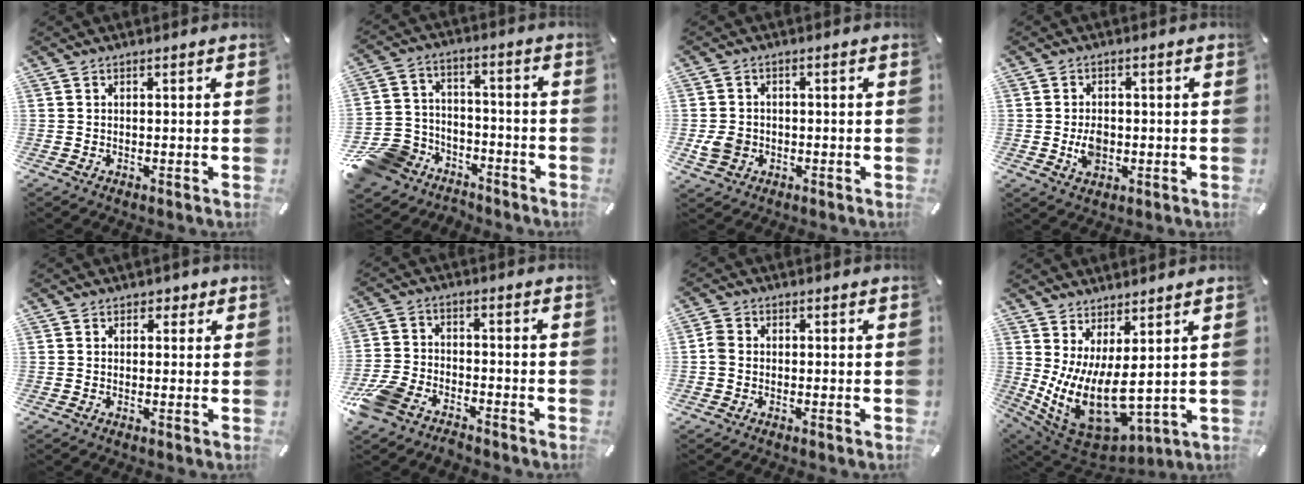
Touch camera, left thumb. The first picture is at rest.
{"total": 12.5, "force": [-7.7, 9.6, 2.5], "torque": [-0.059, 0.052, -0.134]}
{"total": 4.7, "force": [-1.3, 4.0, 2.2], "torque": [-0.042, 0.001, -0.024]}
{"total": 4.8, "force": [-0.9, 3.4, 3.3], "torque": [-0.070, -0.005, -0.021]}
{"total": 1.6, "force": [0.6, 1.4, 0.6], "torque": [0.002, 0.001, 0.004]}
{"total": 8.7, "force": [-6.8, 4.2, 3.4], "torque": [-0.076, 0.029, -0.133]}
{"total": 2.7, "force": [-0.4, 2.1, 1.6], "torque": [-0.028, 0.007, -0.007]}
{"total": 12.9, "force": [0.2, 6.6, 11.1], "torque": [-0.228, -0.045, 0.016]}